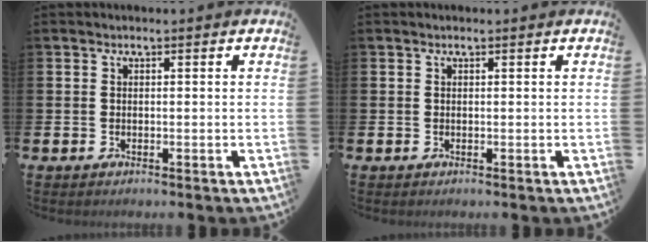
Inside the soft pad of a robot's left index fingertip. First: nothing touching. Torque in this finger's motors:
{"motor_torque": [0.78, -1.07, -0.02, 0.01]}